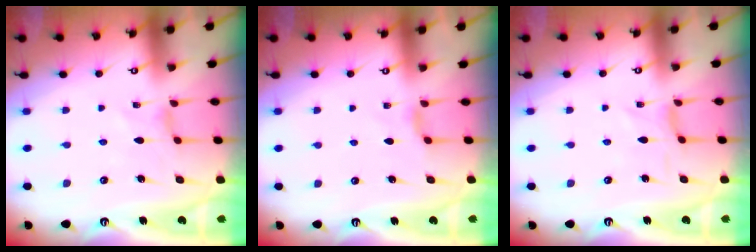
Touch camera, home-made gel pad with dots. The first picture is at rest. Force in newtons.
{"total": 2.8, "press": 2.8, "slide": 0.6}
{"total": 0.0}